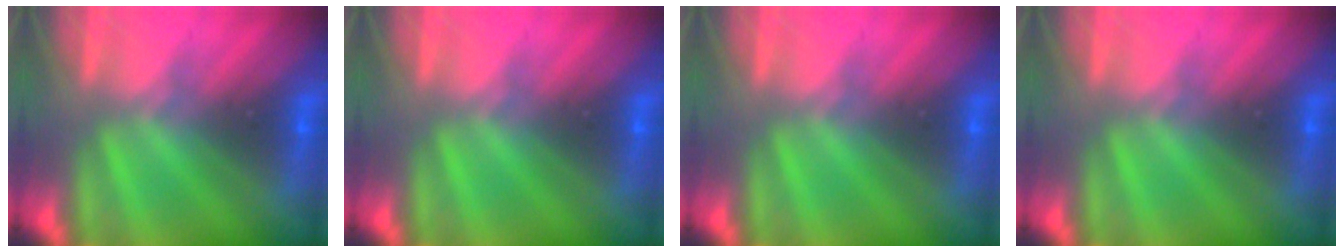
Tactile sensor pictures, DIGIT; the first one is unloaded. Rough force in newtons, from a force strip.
{"total": 0.0}
{"total": 0.0}
{"total": 0.0}